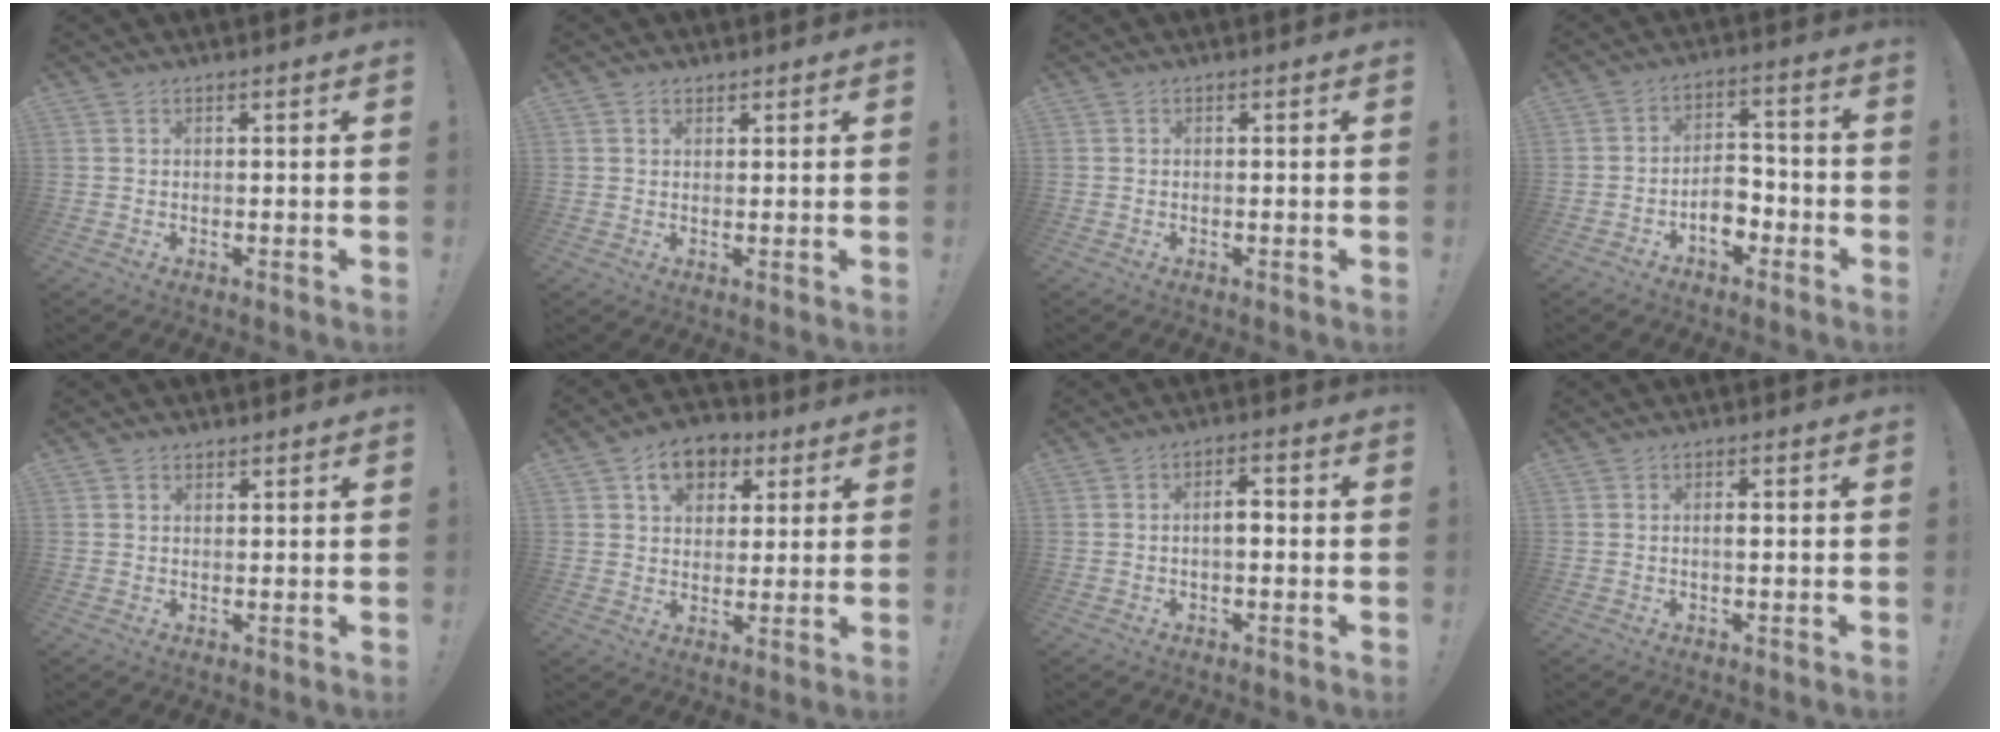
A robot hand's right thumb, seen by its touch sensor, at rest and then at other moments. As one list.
[{"total": 1.1, "force": [0.8, 0.8, 0.3], "torque": [0.004, -0.004, 0.013]}, {"total": 0.0}, {"total": 8.0, "force": [-3.5, 5.2, 5.0], "torque": [-0.078, 0.017, -0.062]}, {"total": 0.9, "force": [0.7, 0.6, 0.2], "torque": [0.005, -0.004, 0.011]}, {"total": 9.5, "force": [4.5, 7.2, 4.3], "torque": [-0.060, -0.013, 0.085]}, {"total": 4.3, "force": [-0.9, 2.0, 3.7], "torque": [-0.059, 0.012, -0.021]}, {"total": 1.6, "force": [-0.5, 0.4, 1.4], "torque": [-0.020, 0.001, -0.012]}]